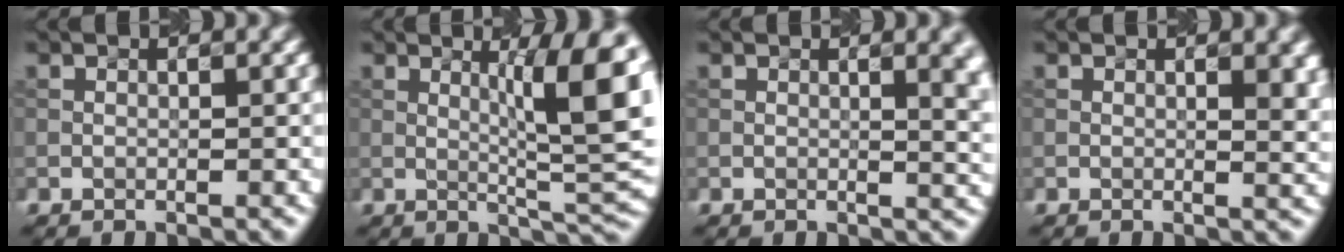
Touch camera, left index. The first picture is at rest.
{"total": 8.4, "force": [1.7, 1.5, 8.1], "torque": [-0.109, -0.001, 0.036]}
{"total": 5.2, "force": [1.1, 2.3, 4.5], "torque": [-0.020, 0.009, 0.018]}
{"total": 4.1, "force": [1.3, 1.7, 3.5], "torque": [-0.024, 0.007, 0.022]}